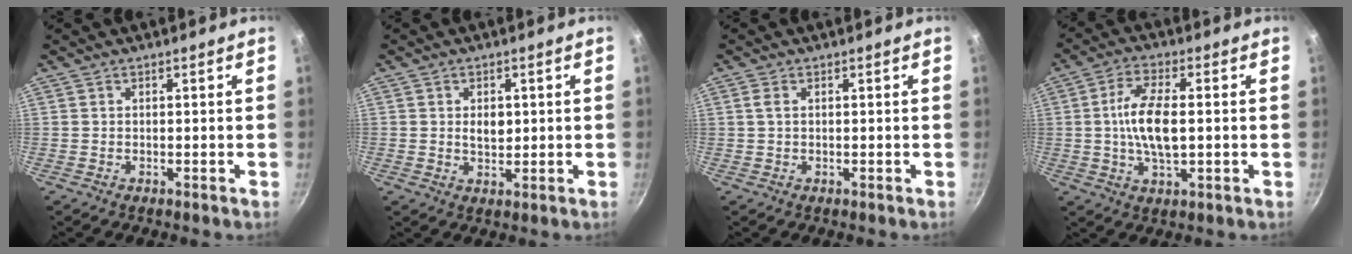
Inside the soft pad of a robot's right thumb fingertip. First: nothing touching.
{"total": 3.3, "force": [0.5, 2.5, 2.2], "torque": [-0.023, -0.008, 0.007]}
{"total": 1.6, "force": [0.4, 0.9, 1.2], "torque": [-0.024, 0.003, 0.006]}
{"total": 10.0, "force": [0.2, 4.2, 9.1], "torque": [-0.175, 0.007, -0.002]}